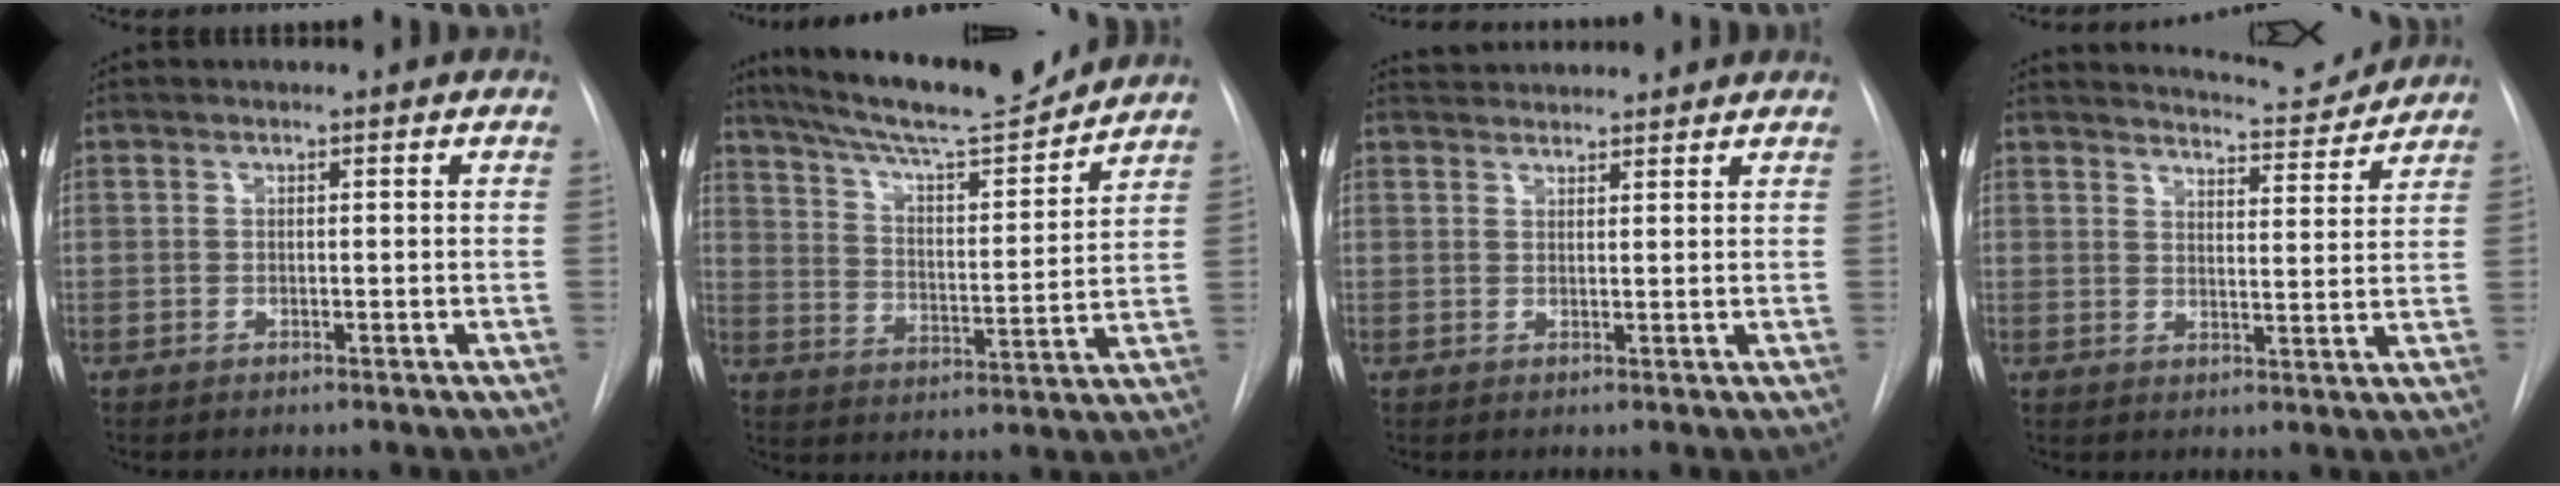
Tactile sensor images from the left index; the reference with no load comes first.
{"total": 16.8, "force": [15.2, 1.5, 7.0], "torque": [-0.123, -0.004, 0.238]}
{"total": 5.8, "force": [5.7, 0.7, 0.8], "torque": [-0.013, 0.036, 0.081]}
{"total": 8.1, "force": [8.1, 0.4, 0.6], "torque": [-0.014, -0.010, 0.105]}